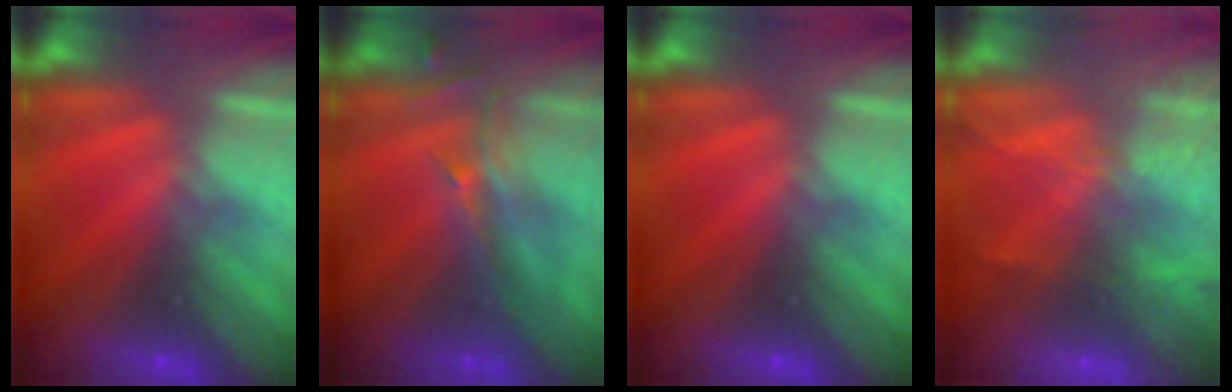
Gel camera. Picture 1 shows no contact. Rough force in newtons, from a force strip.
{"total": 2.6}
{"total": 0.0}
{"total": 5.8}